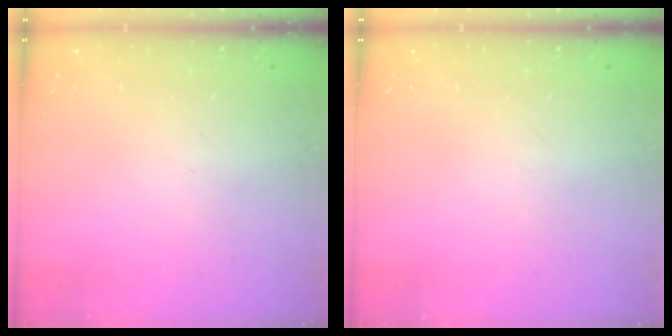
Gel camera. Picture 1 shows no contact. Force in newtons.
{"total": 0.0}